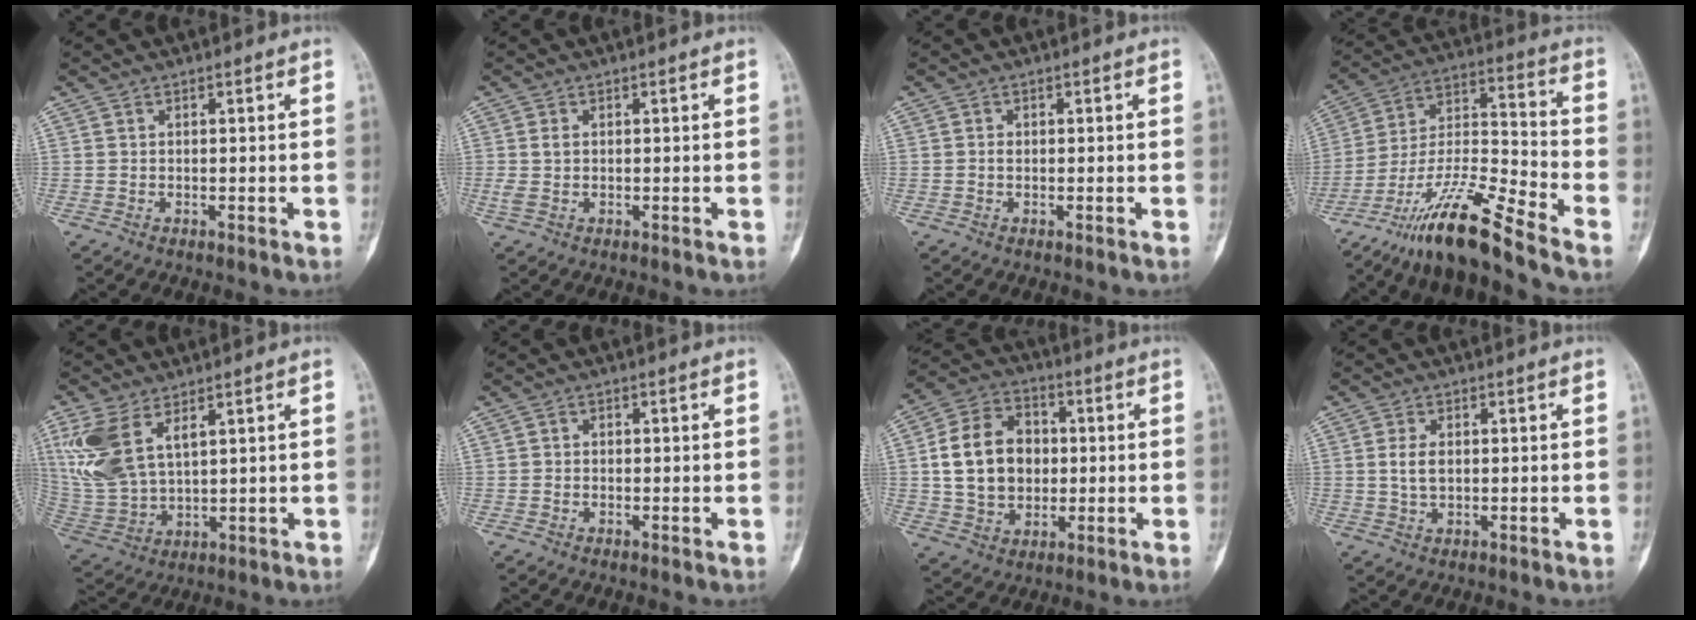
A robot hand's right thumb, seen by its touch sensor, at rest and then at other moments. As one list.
[{"total": 2.2, "force": [0.1, 1.4, 1.7], "torque": [-0.047, 0.003, 0.004]}, {"total": 0.8, "force": [-0.1, 0.7, 0.4], "torque": [-0.004, 0.003, -0.003]}, {"total": 16.5, "force": [-12.8, 0.8, 10.4], "torque": [-0.213, 0.075, -0.234]}, {"total": 12.7, "force": [5.8, 6.8, 9.0], "torque": [-0.199, -0.008, 0.136]}, {"total": 0.6, "force": [-0.1, 0.6, 0.3], "torque": [0.001, 0.002, -0.008]}, {"total": 15.2, "force": [1.0, 11.8, 9.5], "torque": [-0.142, 0.019, 0.020]}, {"total": 3.6, "force": [0.3, 2.2, 2.8], "torque": [-0.056, 0.003, 0.007]}]